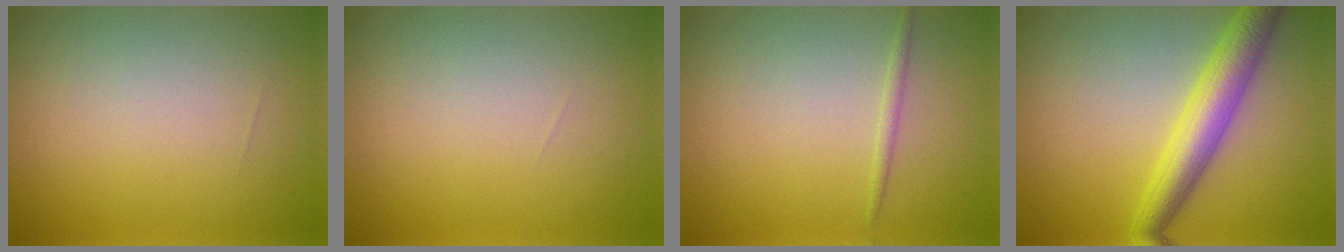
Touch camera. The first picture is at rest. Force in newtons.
{"total": 0.0}
{"total": 0.8, "press": 0.8, "slide": 0.0}
{"total": 5.2, "press": 5.2, "slide": 0.1}